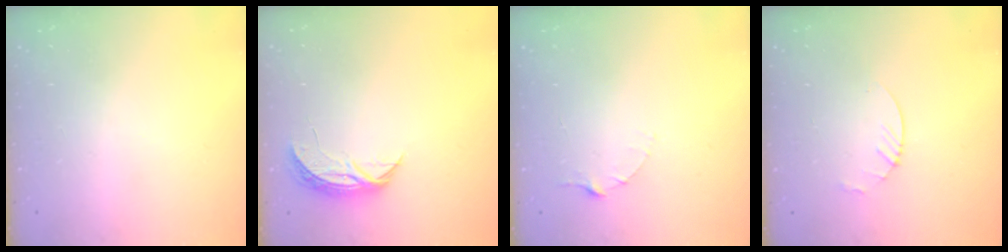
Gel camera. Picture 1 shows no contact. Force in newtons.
{"total": 5.8, "press": 5.8, "slide": 0.6}
{"total": 2.5, "press": 2.5, "slide": 0.3}
{"total": 3.0, "press": 3.0, "slide": 0.3}